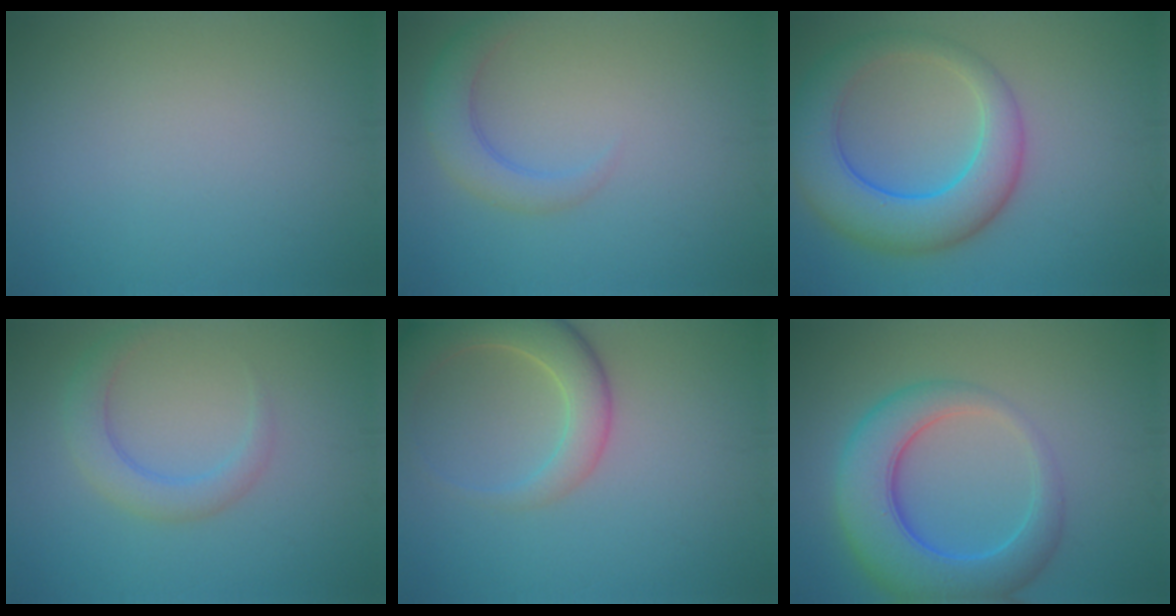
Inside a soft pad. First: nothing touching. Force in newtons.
{"total": 2.8, "press": 2.8, "slide": 0.3}
{"total": 8.0, "press": 8.0, "slide": 0.2}
{"total": 2.8, "press": 2.8, "slide": 0.1}
{"total": 5.7, "press": 5.7, "slide": 0.8}
{"total": 8.0, "press": 8.0, "slide": 0.3}